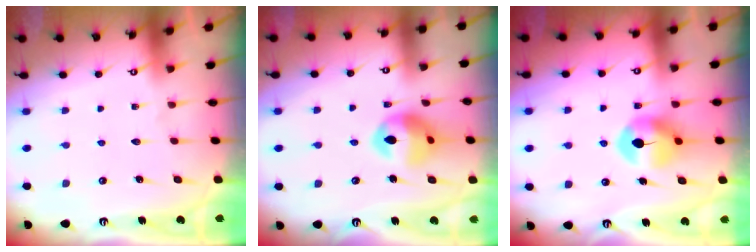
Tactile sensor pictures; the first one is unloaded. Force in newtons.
{"total": 13.5, "press": 13.4, "slide": 1.7}
{"total": 7.9, "press": 7.9, "slide": 0.2}